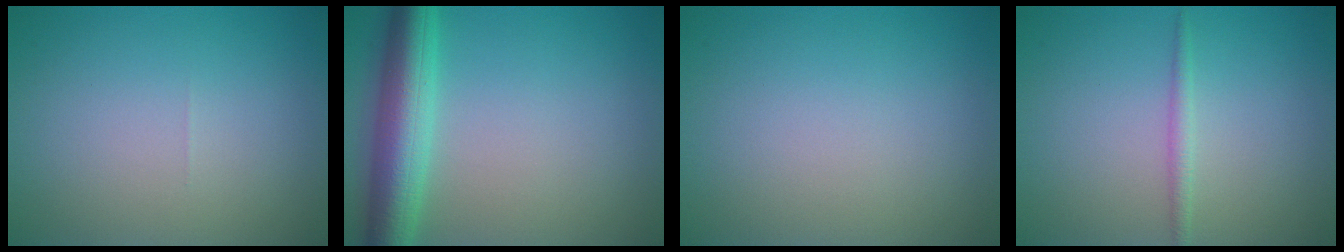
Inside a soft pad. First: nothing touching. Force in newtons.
{"total": 6.3, "press": 6.3, "slide": 0.1}
{"total": 0.0}
{"total": 1.2, "press": 1.2, "slide": 0.1}